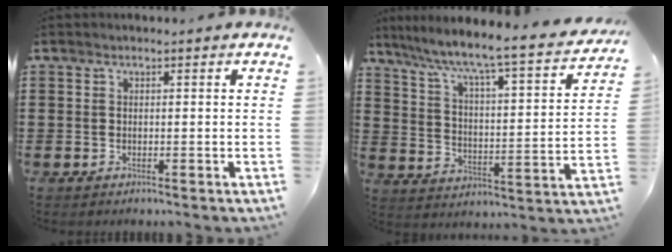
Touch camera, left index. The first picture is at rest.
{"total": 5.5, "force": [4.6, -0.6, 2.9], "torque": [-0.080, -0.054, 0.064]}